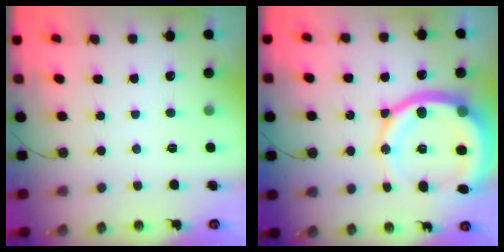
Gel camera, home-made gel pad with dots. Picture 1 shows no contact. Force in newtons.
{"total": 19.8, "press": 19.5, "slide": 3.1}